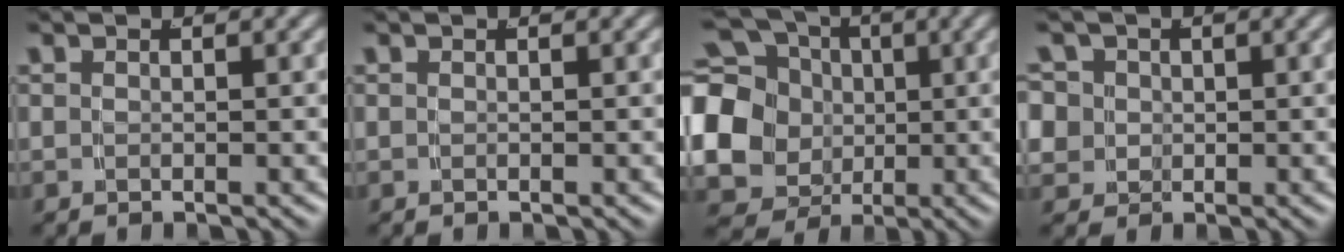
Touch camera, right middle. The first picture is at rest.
{"total": 0.0}
{"total": 14.4, "force": [-0.6, 12.6, 6.8], "torque": [-0.148, -0.039, -0.014]}
{"total": 6.7, "force": [0.1, 6.2, 2.7], "torque": [-0.076, -0.022, 0.000]}